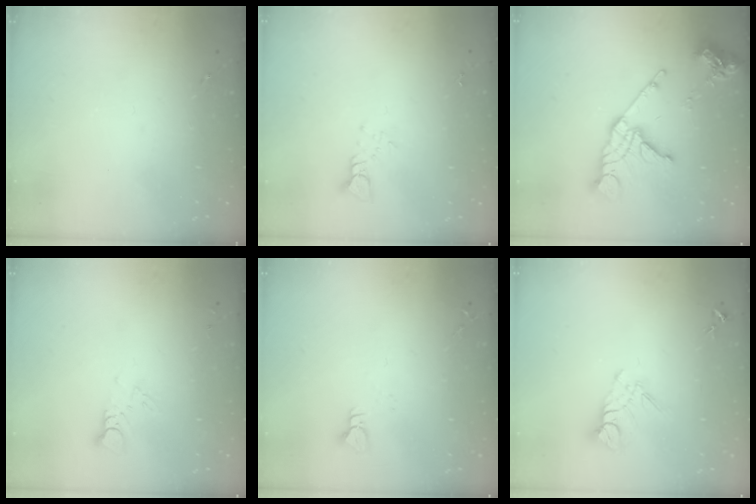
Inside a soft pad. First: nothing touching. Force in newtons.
{"total": 3.9, "press": 3.8, "slide": 0.3}
{"total": 17.0, "press": 16.9, "slide": 1.8}
{"total": 2.9, "press": 2.9, "slide": 0.2}
{"total": 3.0, "press": 3.0, "slide": 0.3}
{"total": 8.8, "press": 8.7, "slide": 0.7}